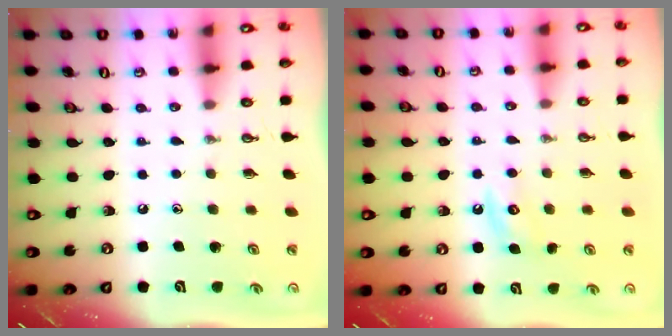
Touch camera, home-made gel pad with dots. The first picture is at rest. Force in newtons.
{"total": 4.6, "press": 4.6, "slide": 0.5}